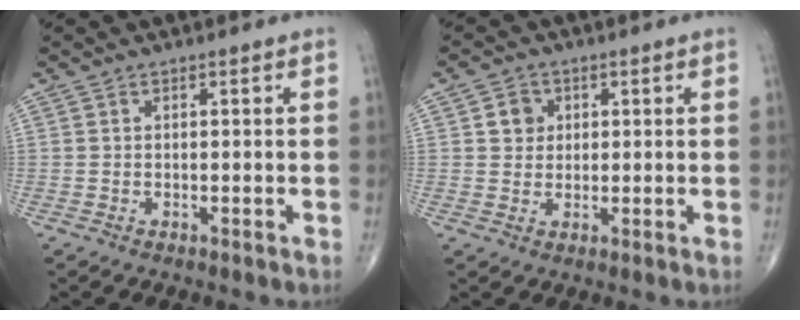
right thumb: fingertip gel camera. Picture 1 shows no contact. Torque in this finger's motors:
{"motor_torque": [-0.40, 0.59, 0.22, 0.05, 0.00]}